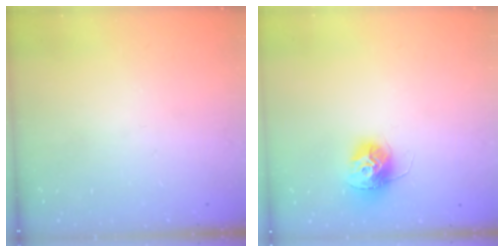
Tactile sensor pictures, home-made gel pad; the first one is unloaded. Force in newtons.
{"total": 12.1, "press": 12.1, "slide": 1.1}